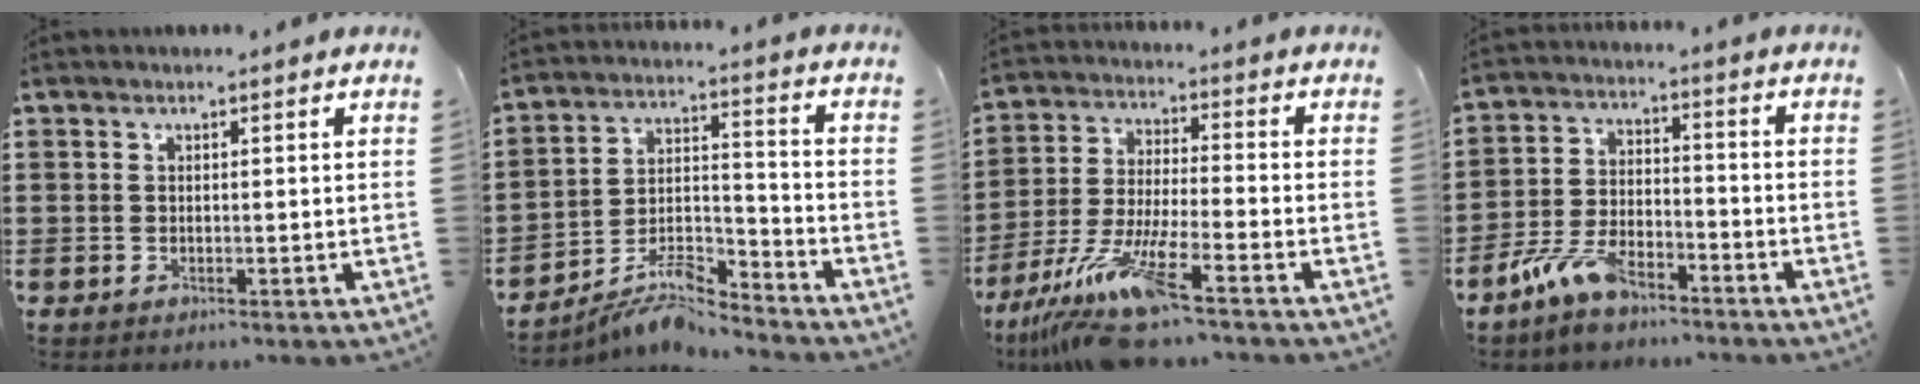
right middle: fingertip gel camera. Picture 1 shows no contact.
{"total": 8.1, "force": [-7.7, 1.1, 2.5], "torque": [-0.041, 0.014, -0.146]}
{"total": 11.9, "force": [-9.2, 0.6, 7.6], "torque": [-0.153, -0.005, -0.177]}
{"total": 7.4, "force": [-5.7, 2.8, 3.9], "torque": [-0.096, 0.002, -0.113]}